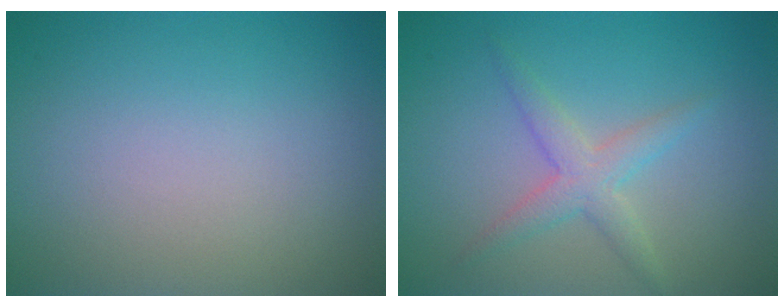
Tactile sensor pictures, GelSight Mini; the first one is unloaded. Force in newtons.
{"total": 2.6, "press": 2.6, "slide": 0.2}